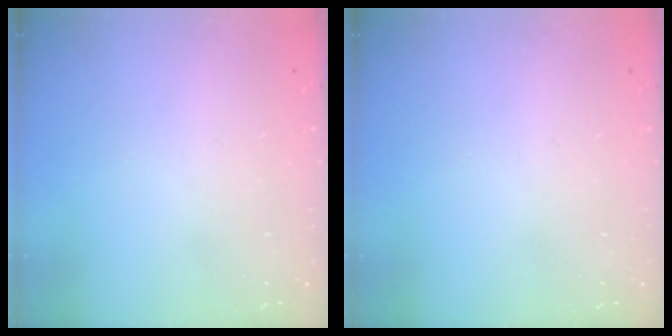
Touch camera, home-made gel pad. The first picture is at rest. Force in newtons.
{"total": 0.0}